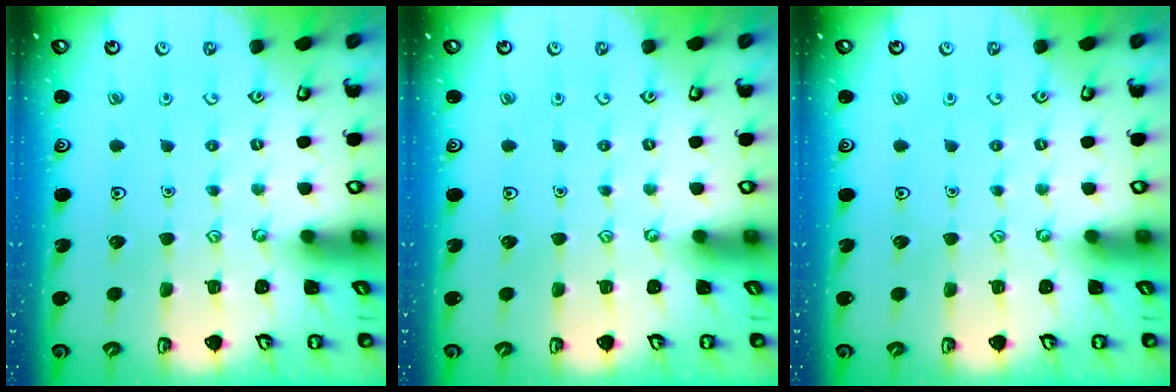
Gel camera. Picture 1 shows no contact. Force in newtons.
{"total": 0.0}
{"total": 0.0}